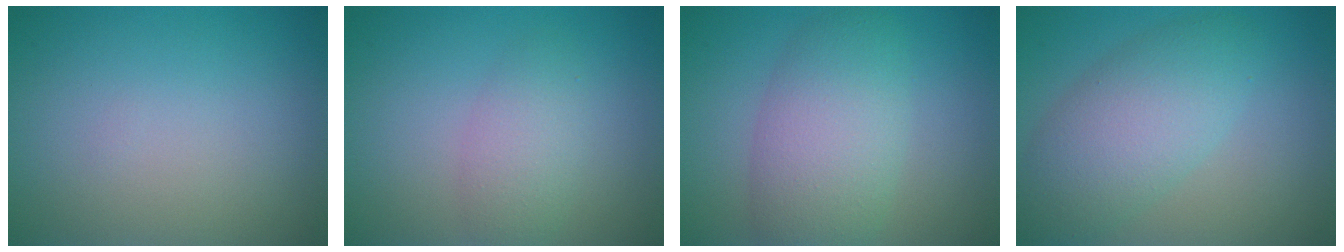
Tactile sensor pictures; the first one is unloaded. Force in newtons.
{"total": 2.7, "press": 2.7, "slide": 0.2}
{"total": 6.3, "press": 6.3, "slide": 0.3}
{"total": 5.9, "press": 5.9, "slide": 0.2}